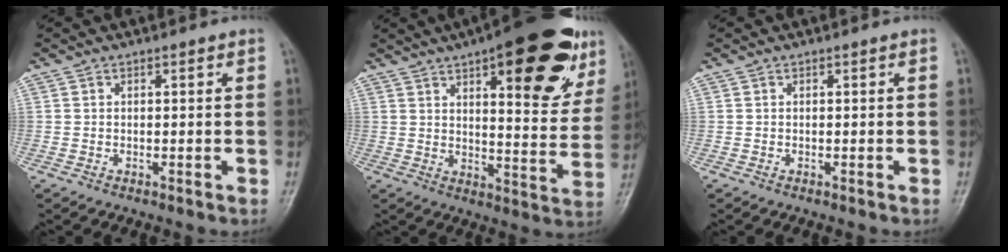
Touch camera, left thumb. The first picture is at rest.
{"total": 23.7, "force": [12.0, 8.4, 18.7], "torque": [-0.209, -0.029, 0.163]}
{"total": 0.0}